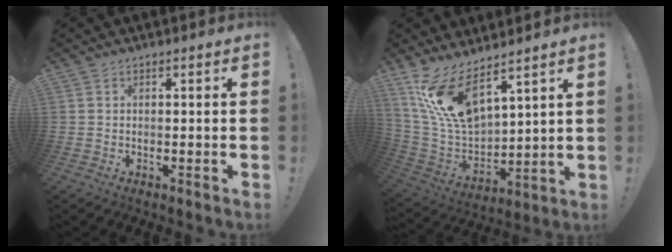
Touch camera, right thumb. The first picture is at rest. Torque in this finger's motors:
{"motor_torque": [0.99, 1.25, 0.22, 0.29, 0.24]}